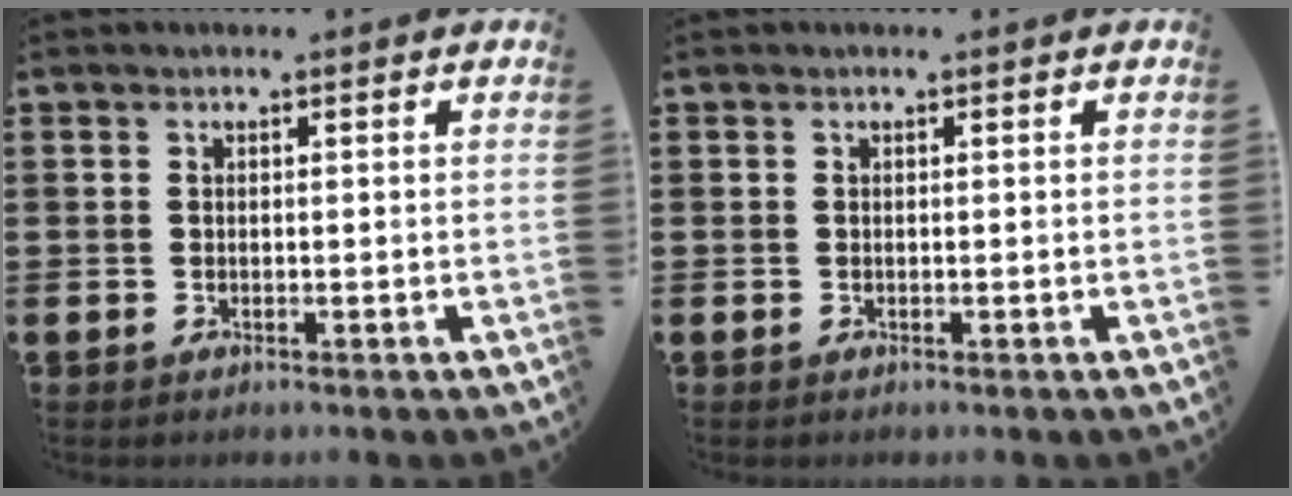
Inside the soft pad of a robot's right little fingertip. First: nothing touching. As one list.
[{"total": 0.0}]